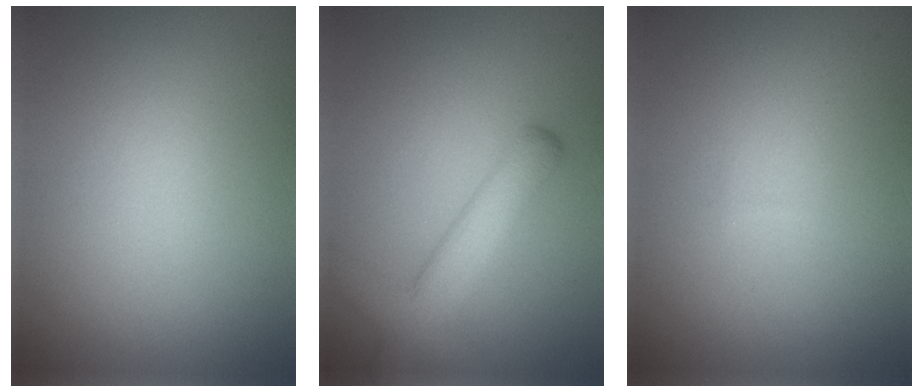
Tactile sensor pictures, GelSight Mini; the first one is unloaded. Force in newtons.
{"total": 5.0, "press": 5.0, "slide": 0.2}
{"total": 0.0}